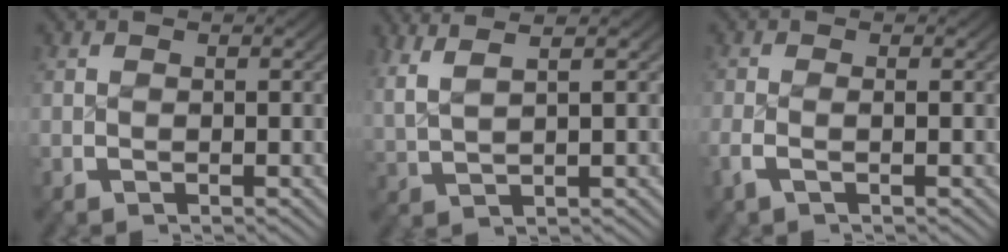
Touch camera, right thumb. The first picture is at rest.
{"total": 4.6, "force": [2.8, 1.5, 3.4], "torque": [-0.069, 0.003, 0.057]}
{"total": 1.6, "force": [-0.7, 0.6, 1.3], "torque": [-0.040, -0.005, -0.015]}